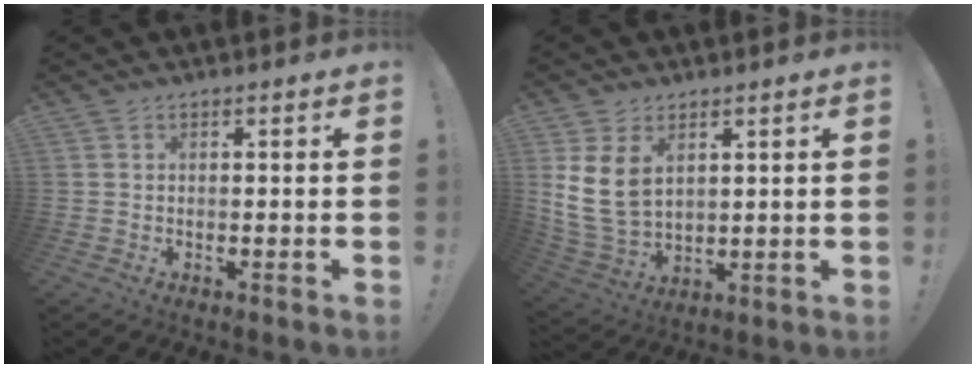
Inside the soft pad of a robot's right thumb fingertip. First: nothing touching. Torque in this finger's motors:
{"motor_torque": [0.76, 0.82, 0.72, -0.31, 0.32]}